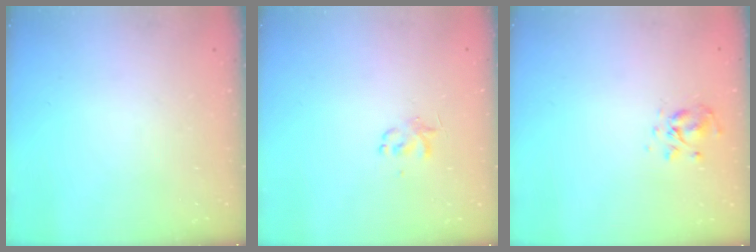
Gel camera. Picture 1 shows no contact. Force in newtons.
{"total": 2.6, "press": 2.6, "slide": 0.5}
{"total": 4.2, "press": 4.0, "slide": 1.2}